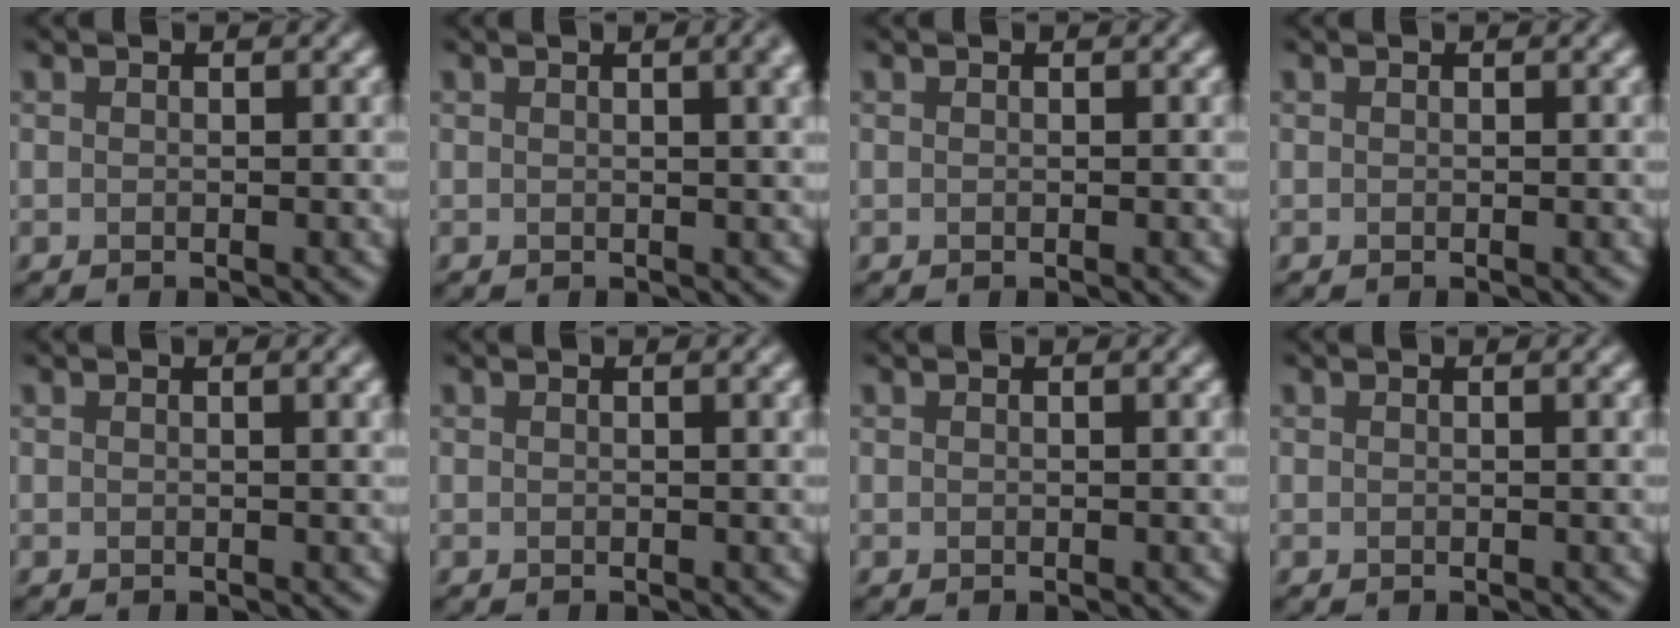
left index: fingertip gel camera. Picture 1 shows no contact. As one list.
[{"total": 4.2, "force": [1.5, 1.7, 3.5], "torque": [-0.023, 0.013, 0.011]}, {"total": 0.0}, {"total": 0.0}, {"total": 2.0, "force": [0.7, 0.6, 1.7], "torque": [-0.014, 0.006, 0.007]}, {"total": 1.3, "force": [0.5, 0.4, 1.2], "torque": [-0.011, 0.005, 0.004]}, {"total": 0.6, "force": [0.2, 0.2, 0.5], "torque": [-0.003, 0.004, 0.002]}, {"total": 0.9, "force": [0.3, 0.3, 0.8], "torque": [-0.006, 0.005, 0.003]}]